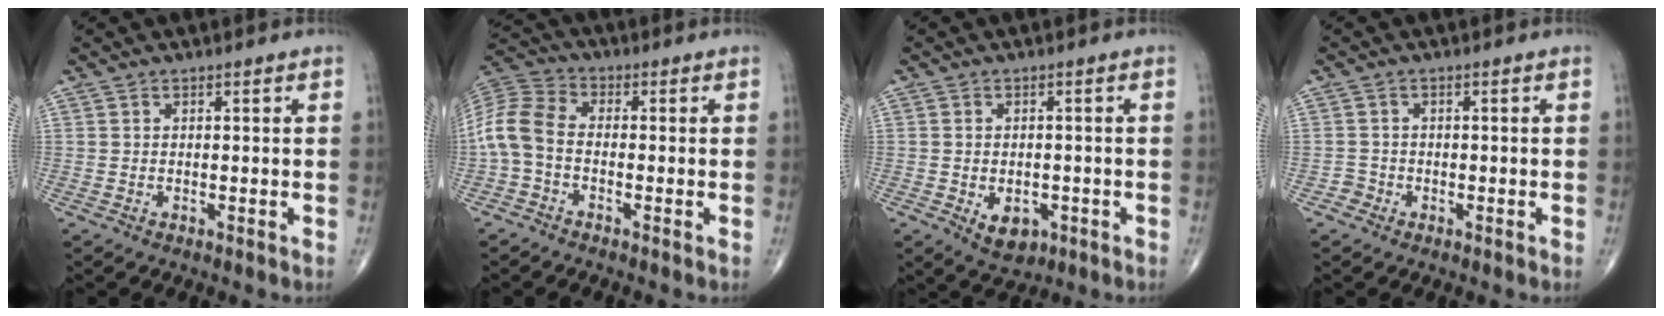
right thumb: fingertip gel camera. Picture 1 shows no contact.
{"total": 8.4, "force": [-1.7, 5.2, 6.3], "torque": [-0.133, 0.025, -0.051]}
{"total": 5.1, "force": [-1.8, 3.4, 3.4], "torque": [-0.041, 0.004, -0.015]}
{"total": 1.6, "force": [-0.9, 1.3, -0.3], "torque": [0.019, 0.008, -0.025]}